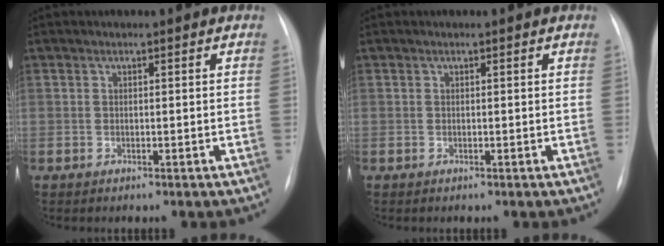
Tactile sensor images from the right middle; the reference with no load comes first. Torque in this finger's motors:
{"motor_torque": [-0.02, 0.00, 0.00, 0.00]}